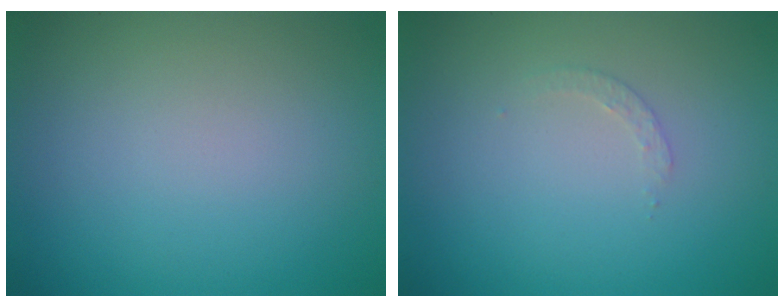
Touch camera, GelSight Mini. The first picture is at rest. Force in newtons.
{"total": 1.1, "press": 1.1, "slide": 0.3}